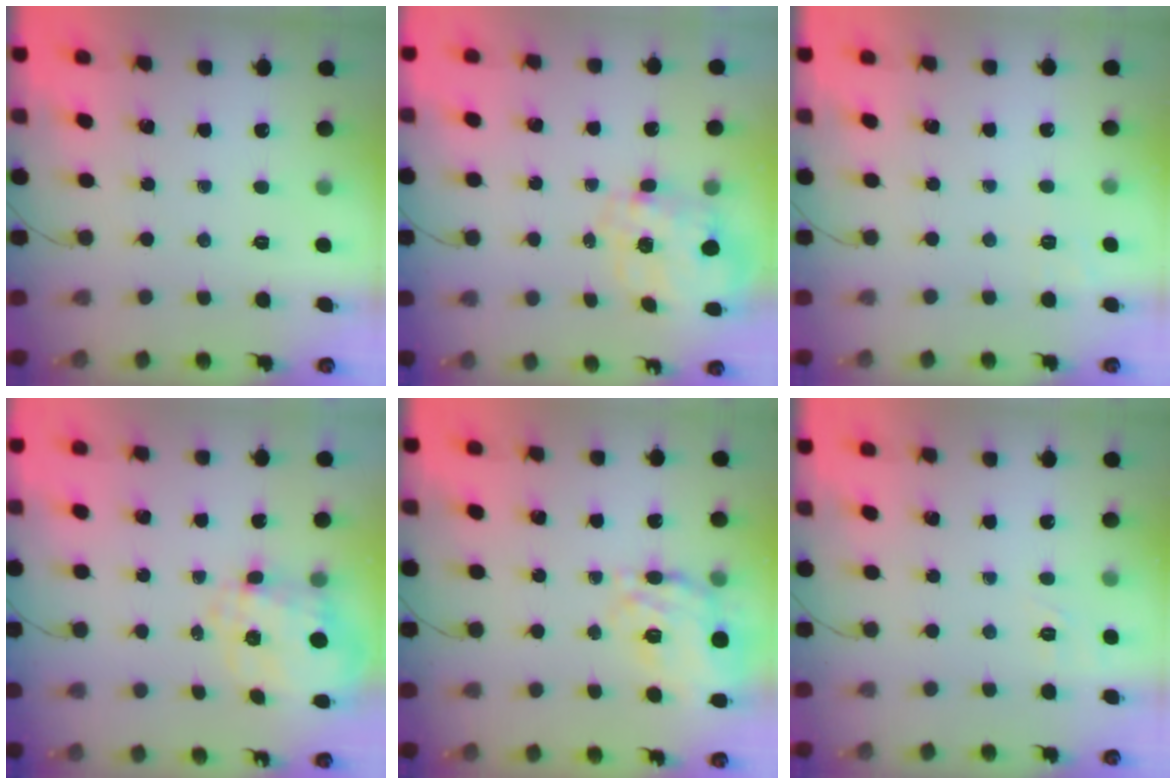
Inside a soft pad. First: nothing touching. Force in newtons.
{"total": 9.9, "press": 9.8, "slide": 1.5}
{"total": 1.9, "press": 1.1, "slide": 1.6}
{"total": 10.8, "press": 10.7, "slide": 1.2}
{"total": 14.7, "press": 14.2, "slide": 3.8}
{"total": 1.7, "press": 0.3, "slide": 1.6}